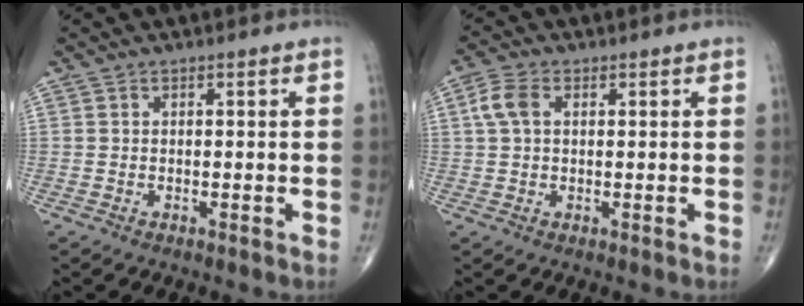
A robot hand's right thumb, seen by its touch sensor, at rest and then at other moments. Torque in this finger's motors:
{"motor_torque": [-0.06, 0.54, 0.76, 0.13, 0.05]}